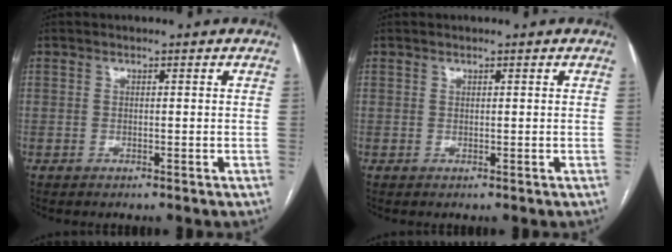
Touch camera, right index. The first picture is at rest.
{"total": 0.0}